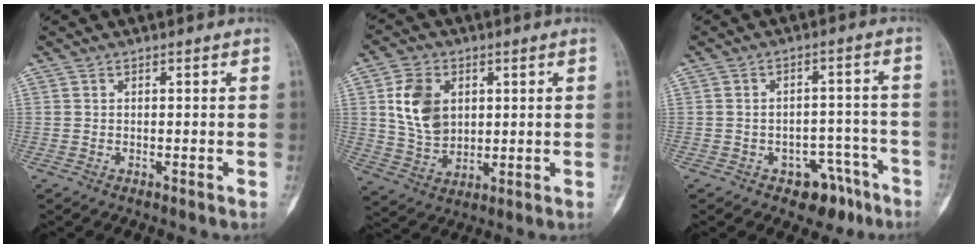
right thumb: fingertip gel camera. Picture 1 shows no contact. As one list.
[{"total": 10.5, "force": [2.6, 7.6, 6.8], "torque": [-0.107, -0.013, 0.056]}, {"total": 7.6, "force": [-4.9, 4.9, 3.1], "torque": [-0.010, 0.046, -0.063]}]